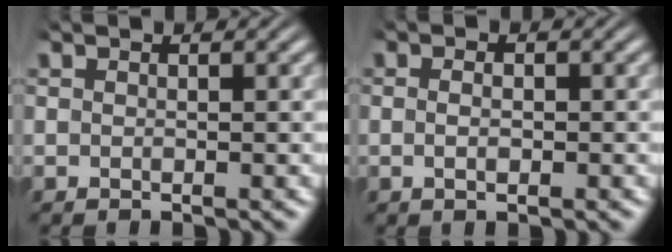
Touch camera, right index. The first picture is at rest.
{"total": 1.3, "force": [-0.4, 0.3, 1.2], "torque": [-0.022, -0.005, -0.006]}